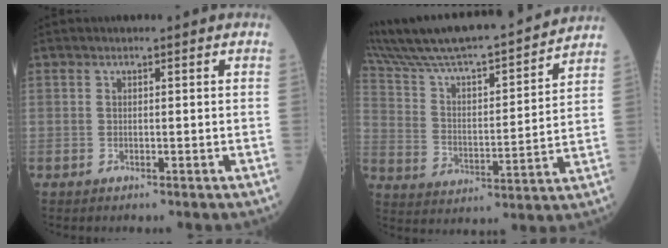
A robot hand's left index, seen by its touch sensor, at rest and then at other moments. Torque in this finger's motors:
{"motor_torque": [0.92, -1.22, 0.46, 0.21]}